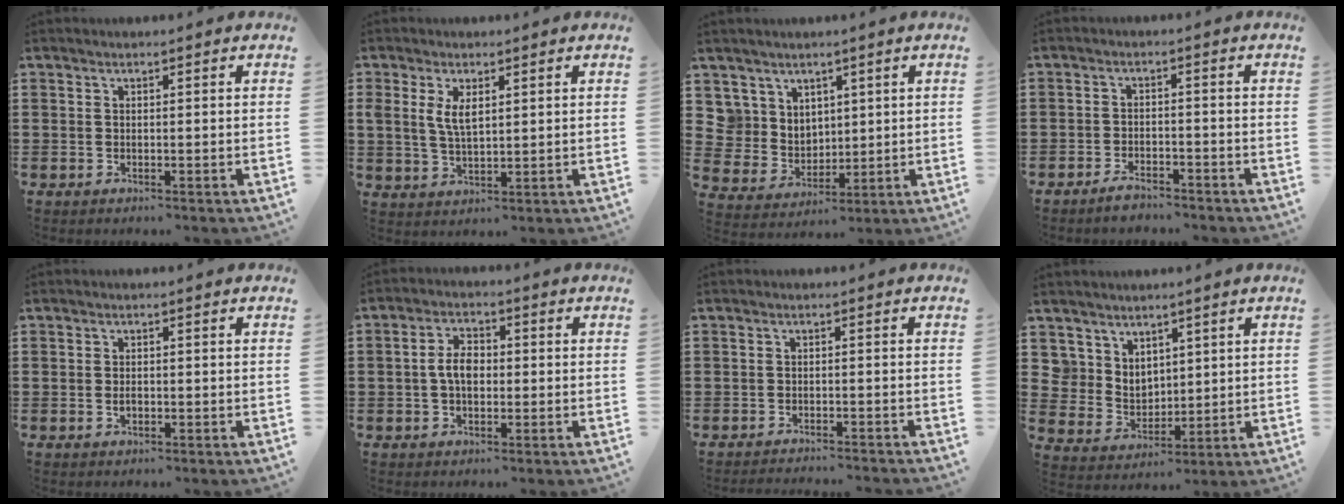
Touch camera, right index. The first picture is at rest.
{"total": 4.3, "force": [1.4, 1.8, 3.6], "torque": [-0.075, 0.005, 0.025]}
{"total": 6.0, "force": [3.4, 4.9, 0.0], "torque": [-0.033, -0.005, 0.067]}
{"total": 2.5, "force": [-2.4, 0.5, 0.5], "torque": [-0.013, 0.006, -0.049]}
{"total": 1.1, "force": [-0.3, 0.6, 0.9], "torque": [-0.018, 0.001, -0.006]}
{"total": 4.4, "force": [-0.3, 2.5, 3.6], "torque": [-0.078, 0.006, -0.009]}
{"total": 1.7, "force": [-1.7, -0.2, 0.1], "torque": [-0.005, 0.001, -0.035]}
{"total": 5.5, "force": [4.0, 3.8, 0.0], "torque": [-0.026, -0.005, 0.077]}